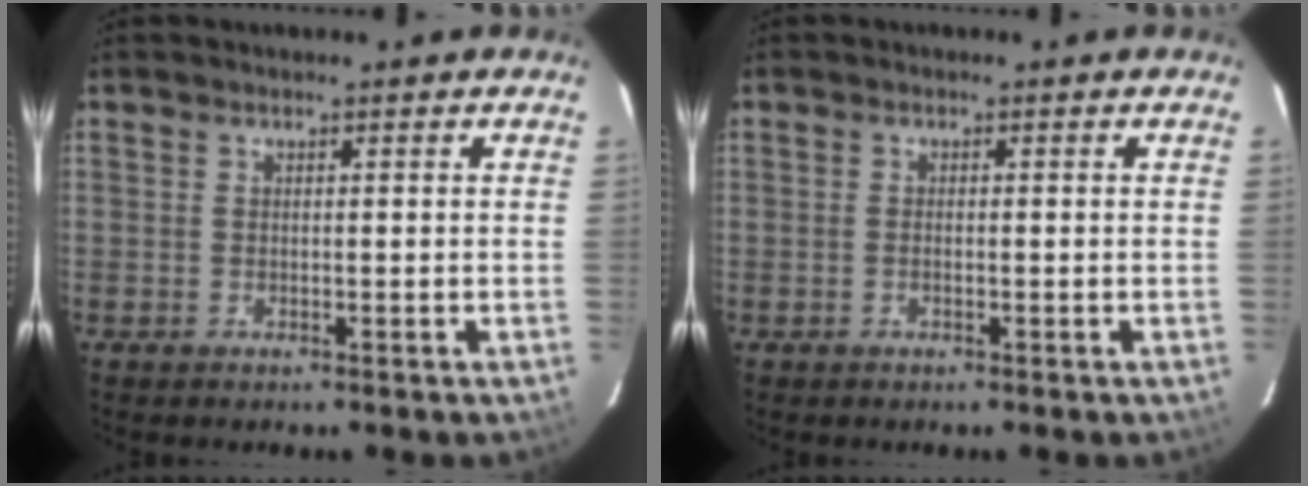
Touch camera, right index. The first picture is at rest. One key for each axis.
{"total": 0.7, "fx": -0.3, "fy": 0.3, "fz": 0.6, "tx": -0.014, "ty": 0.001, "tz": -0.007}